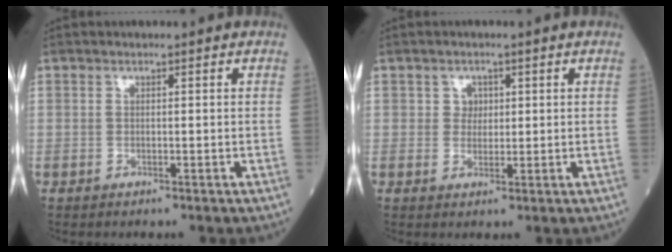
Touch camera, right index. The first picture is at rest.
{"total": 2.0, "force": [0.6, 1.8, 0.7], "torque": [-0.004, 0.000, 0.005]}